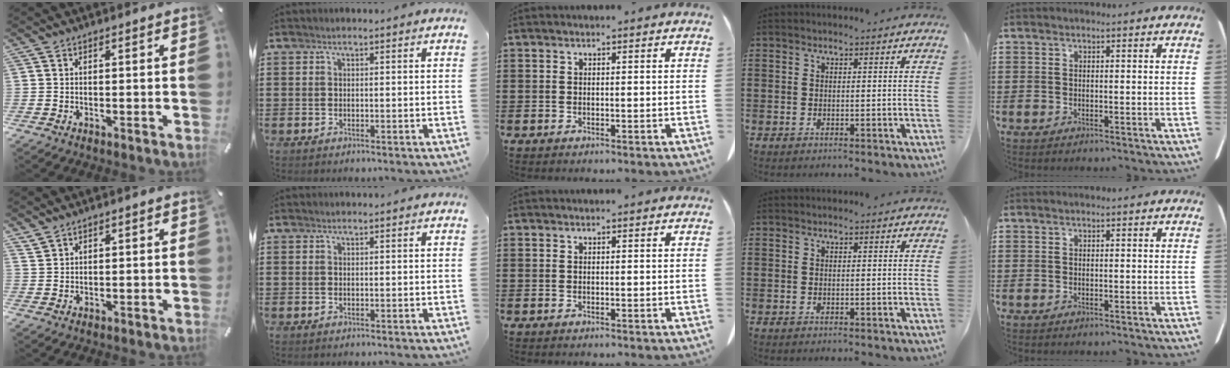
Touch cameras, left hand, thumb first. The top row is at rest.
{"thumb": {"total": 1.8, "force": [1.6, 0.6, 0.3], "torque": [-0.006, -0.004, 0.033]}}